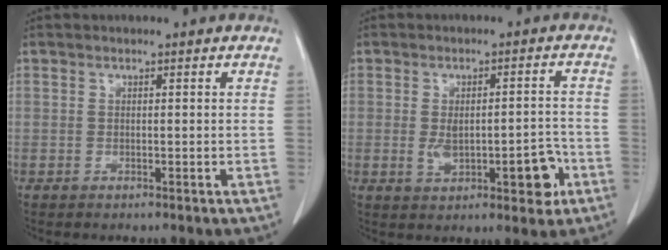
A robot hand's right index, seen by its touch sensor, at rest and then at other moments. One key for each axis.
{"total": 8.6, "fx": -2.3, "fy": 3.1, "fz": 7.7, "tx": -0.110, "ty": 0.005, "tz": -0.023}